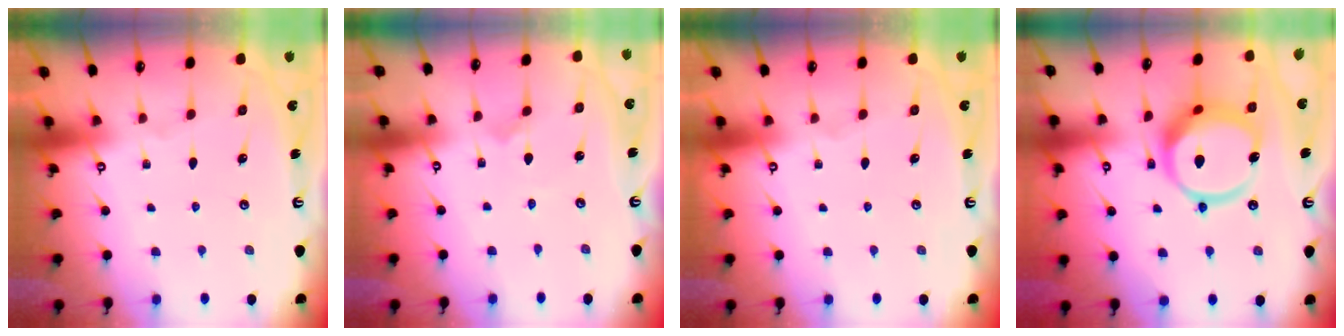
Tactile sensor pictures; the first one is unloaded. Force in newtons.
{"total": 0.0}
{"total": 0.0}
{"total": 14.4, "press": 14.2, "slide": 2.3}